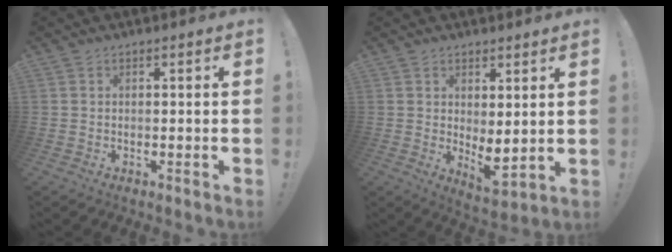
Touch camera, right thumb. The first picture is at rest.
{"total": 5.3, "force": [1.9, 2.0, 4.5], "torque": [-0.041, -0.030, 0.040]}